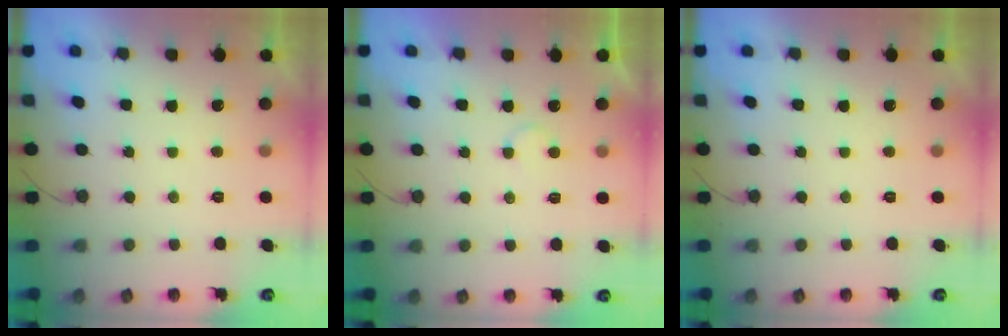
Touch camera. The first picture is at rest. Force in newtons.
{"total": 3.6, "press": 3.6, "slide": 0.3}
{"total": 0.0}